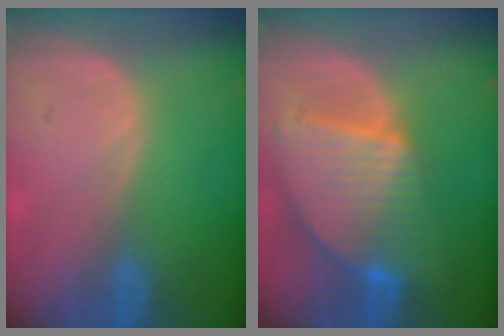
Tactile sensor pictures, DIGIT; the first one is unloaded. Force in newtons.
{"total": 9.5, "press": 8.2, "slide": 4.8}